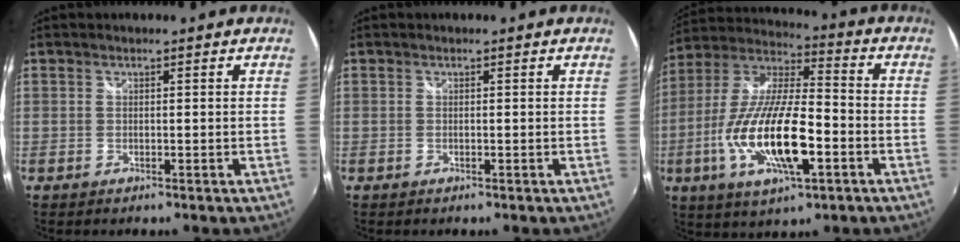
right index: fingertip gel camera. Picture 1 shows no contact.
{"total": 0.0}
{"total": 19.5, "force": [-6.0, 5.9, 17.5], "torque": [-0.354, -0.019, -0.112]}